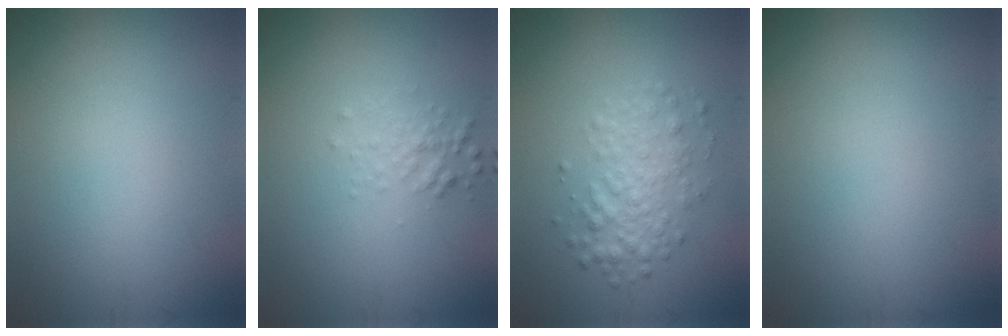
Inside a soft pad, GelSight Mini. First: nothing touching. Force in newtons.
{"total": 1.6, "press": 1.6, "slide": 0.0}
{"total": 3.2, "press": 3.2, "slide": 0.1}
{"total": 0.0}